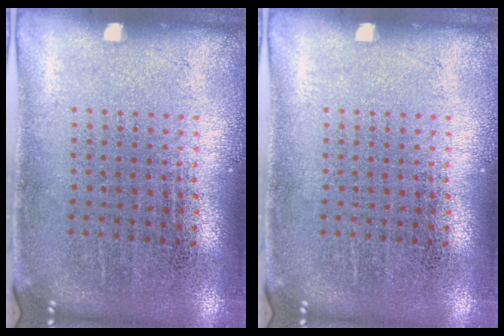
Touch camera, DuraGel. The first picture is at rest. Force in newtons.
{"total": 0.0}